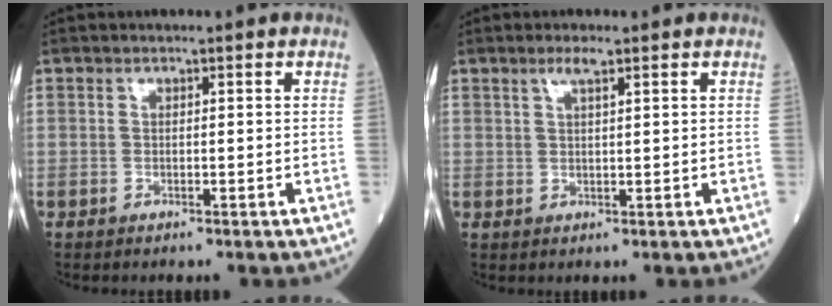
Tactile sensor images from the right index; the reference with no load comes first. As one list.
[{"total": 2.0, "force": [1.3, 0.1, 1.5], "torque": [-0.034, 0.003, 0.025]}]